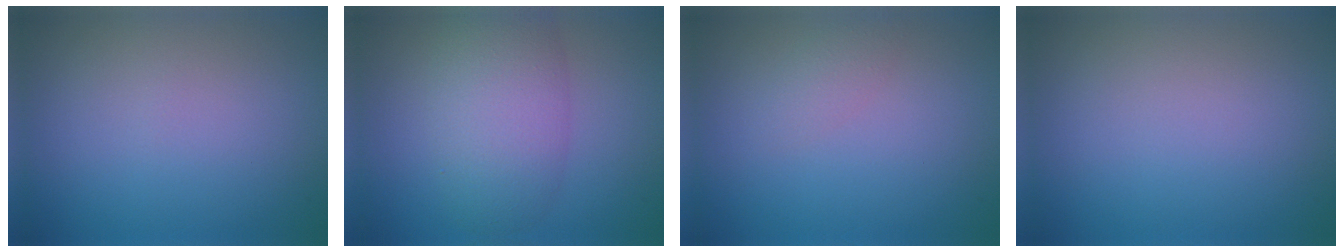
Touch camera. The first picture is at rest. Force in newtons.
{"total": 5.9, "press": 5.9, "slide": 0.3}
{"total": 1.1, "press": 1.1, "slide": 0.1}
{"total": 0.0}